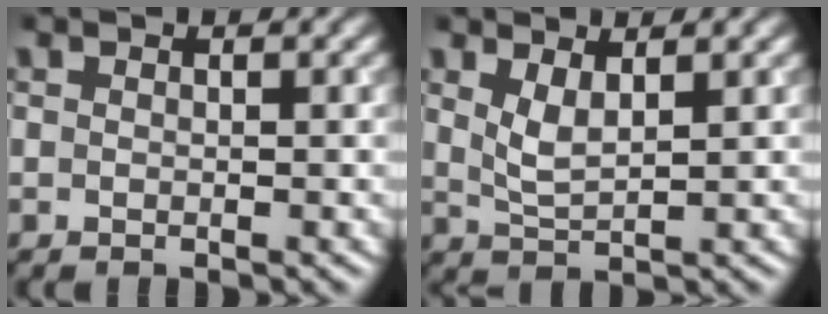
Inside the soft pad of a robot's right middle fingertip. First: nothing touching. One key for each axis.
{"total": 2.2, "fx": 1.2, "fy": 0.7, "fz": 1.7, "tx": -0.041, "ty": -0.005, "tz": 0.028}